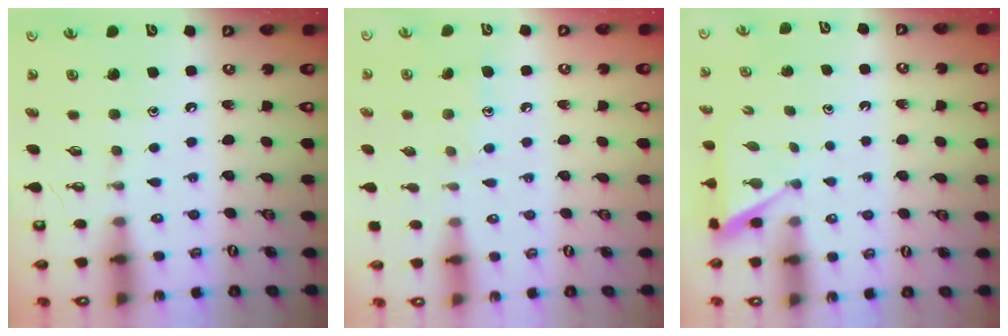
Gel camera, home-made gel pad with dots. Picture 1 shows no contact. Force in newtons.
{"total": 6.1, "press": 6.1, "slide": 0.0}
{"total": 3.0, "press": 3.0, "slide": 0.3}